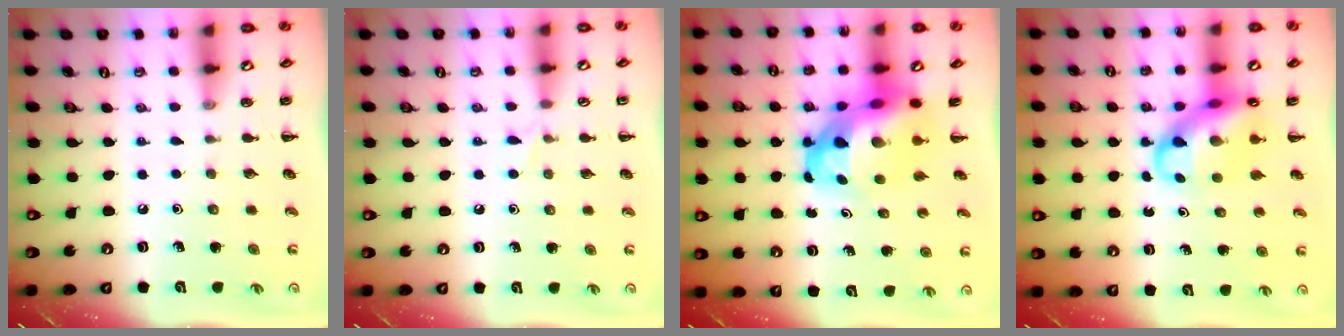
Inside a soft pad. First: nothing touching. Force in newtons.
{"total": 4.3, "press": 4.1, "slide": 1.3}
{"total": 10.8, "press": 10.4, "slide": 2.9}
{"total": 12.1, "press": 11.6, "slide": 3.1}